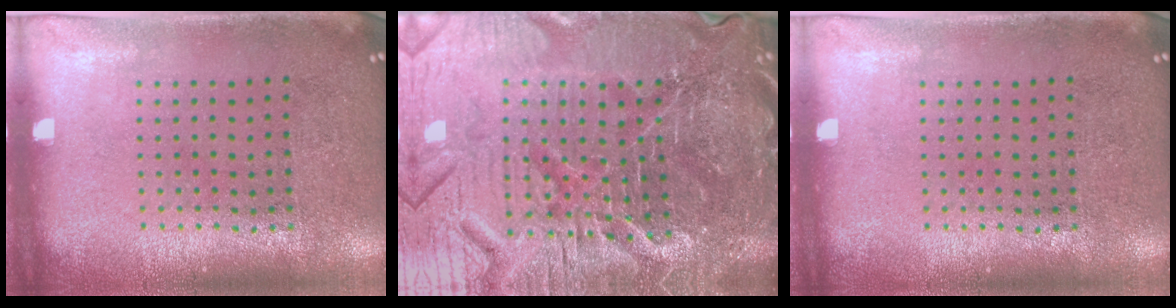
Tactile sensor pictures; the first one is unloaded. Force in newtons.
{"total": 6.6, "press": 6.0, "slide": 2.8}
{"total": 0.0}